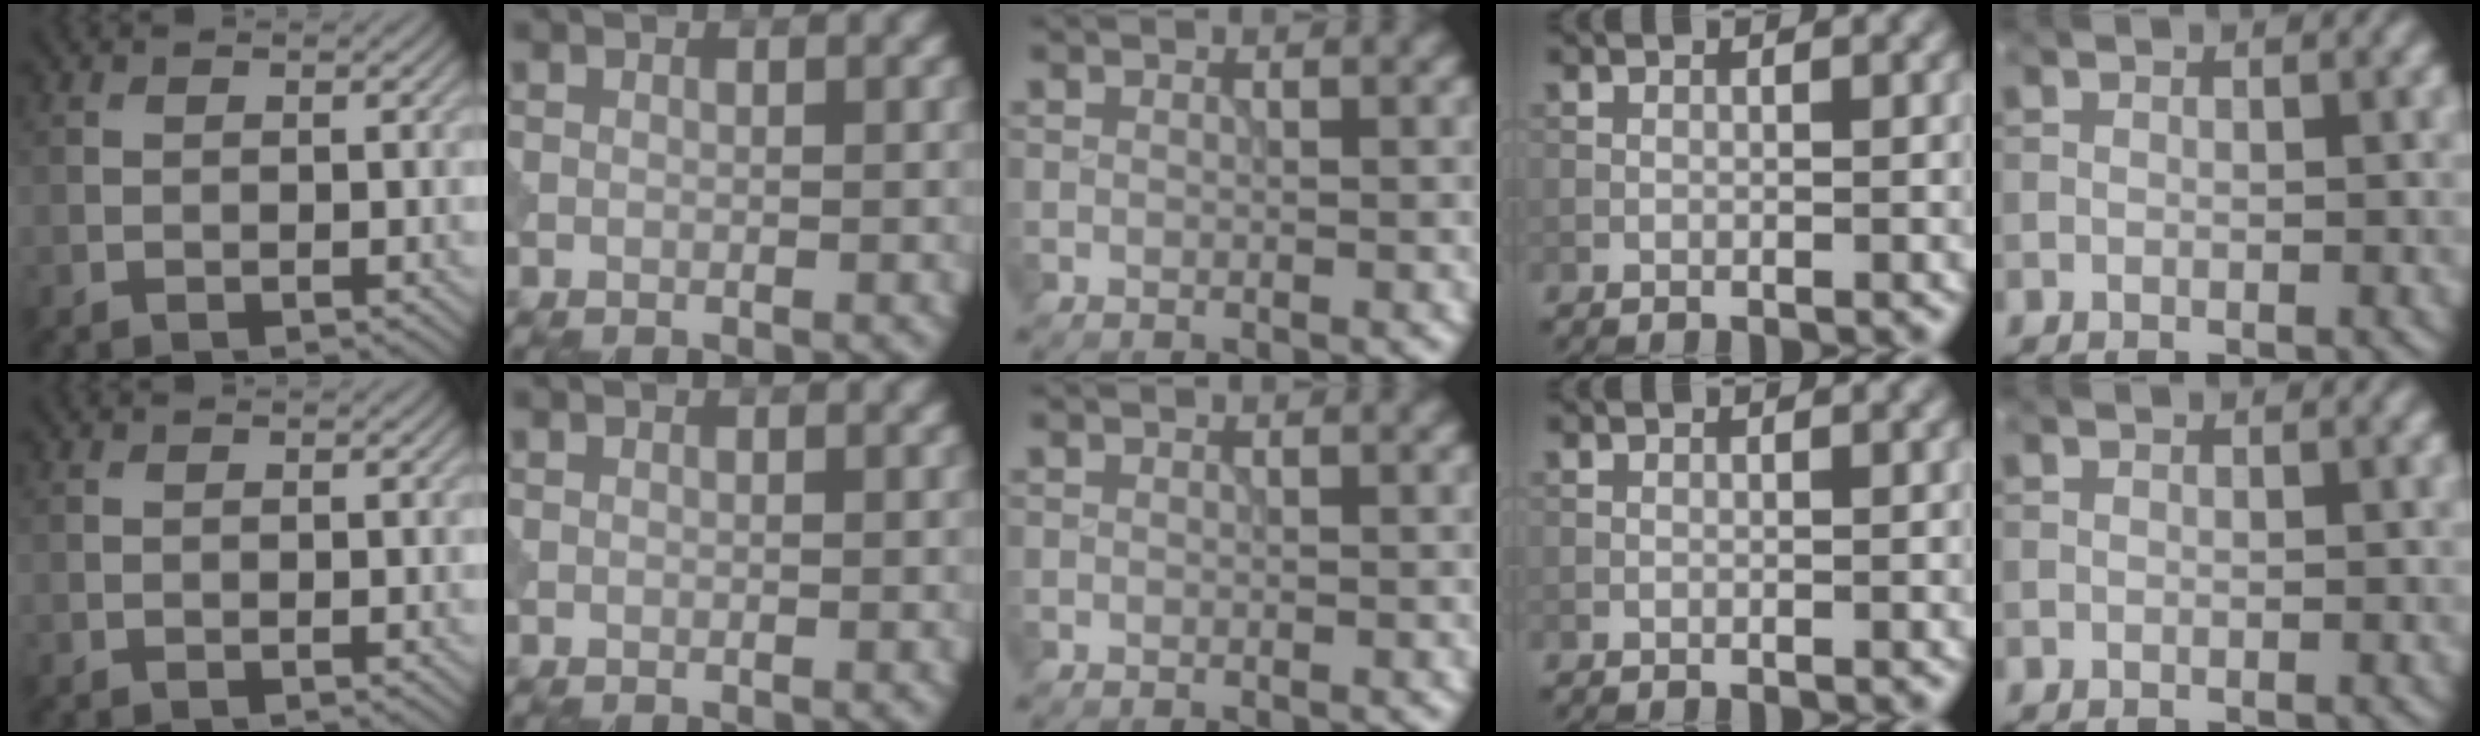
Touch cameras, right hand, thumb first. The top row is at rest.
{}